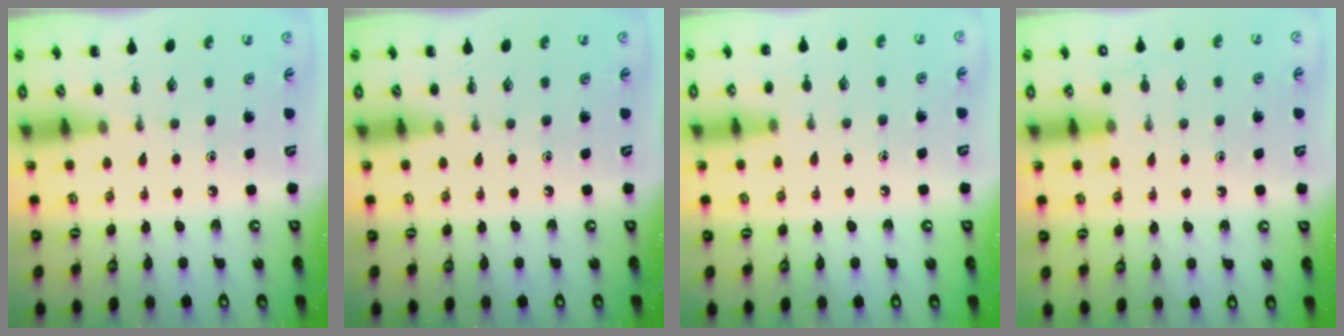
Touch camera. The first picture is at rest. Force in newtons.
{"total": 0.0}
{"total": 4.4, "press": 4.1, "slide": 1.6}
{"total": 7.7, "press": 7.5, "slide": 2.0}